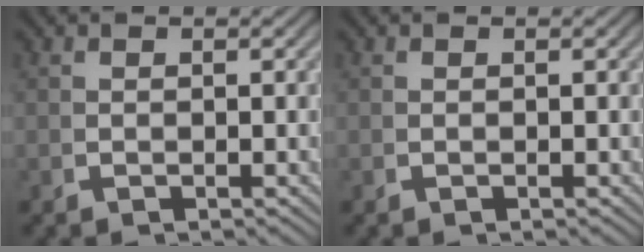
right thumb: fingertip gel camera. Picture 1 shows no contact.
{"total": 0.0}